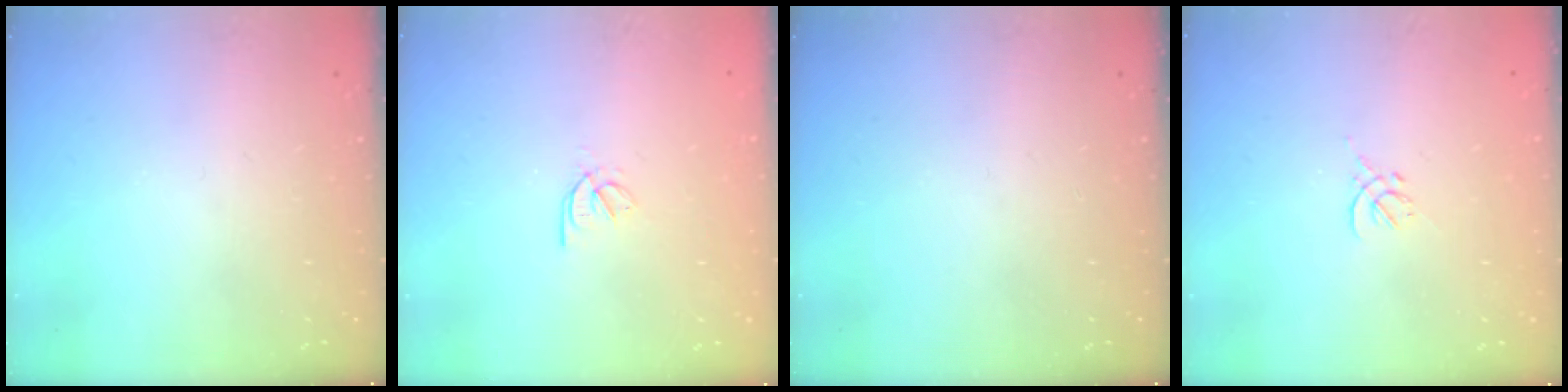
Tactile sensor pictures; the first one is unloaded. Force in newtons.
{"total": 2.5, "press": 2.4, "slide": 0.5}
{"total": 0.0}
{"total": 0.0}